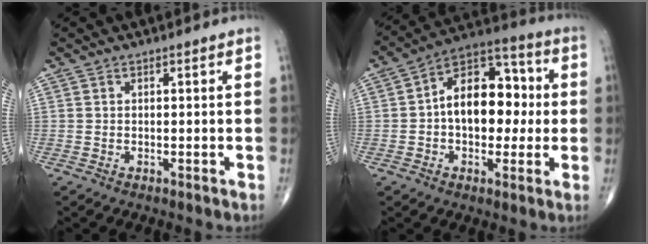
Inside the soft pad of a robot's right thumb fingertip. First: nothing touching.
{"total": 15.6, "force": [0.4, 9.8, 12.1], "torque": [-0.147, 0.036, -0.004]}